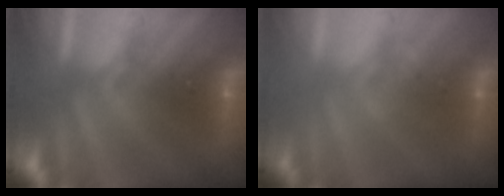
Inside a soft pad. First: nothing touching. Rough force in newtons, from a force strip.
{"total": 2.2}